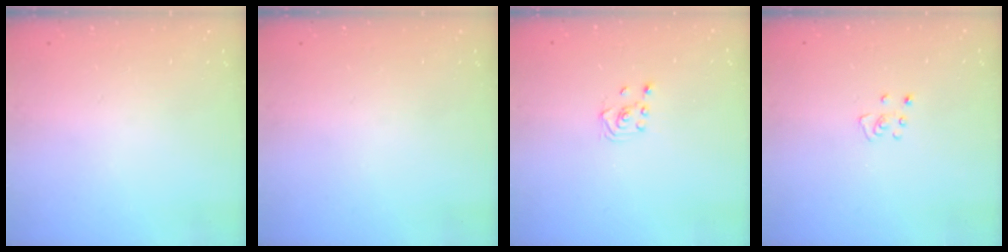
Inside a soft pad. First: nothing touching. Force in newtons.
{"total": 0.0}
{"total": 2.3, "press": 2.2, "slide": 0.8}
{"total": 3.8, "press": 3.8, "slide": 0.3}